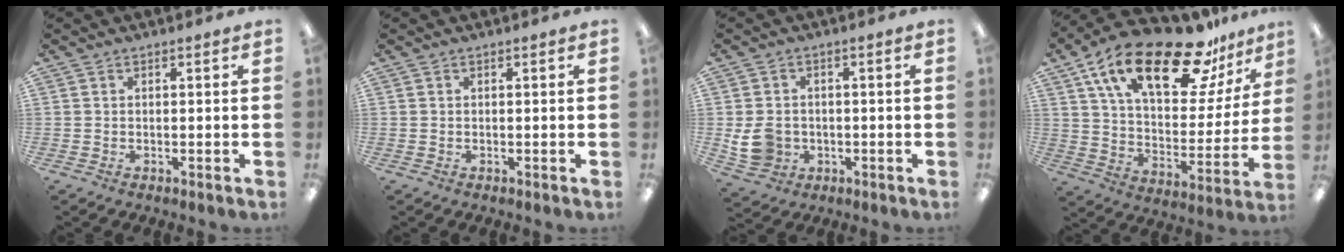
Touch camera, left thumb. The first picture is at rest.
{"total": 0.0}
{"total": 7.1, "force": [-1.1, 6.2, 3.1], "torque": [-0.062, 0.009, -0.015]}
{"total": 25.5, "force": [16.4, 10.1, 16.7], "torque": [-0.280, -0.089, 0.278]}